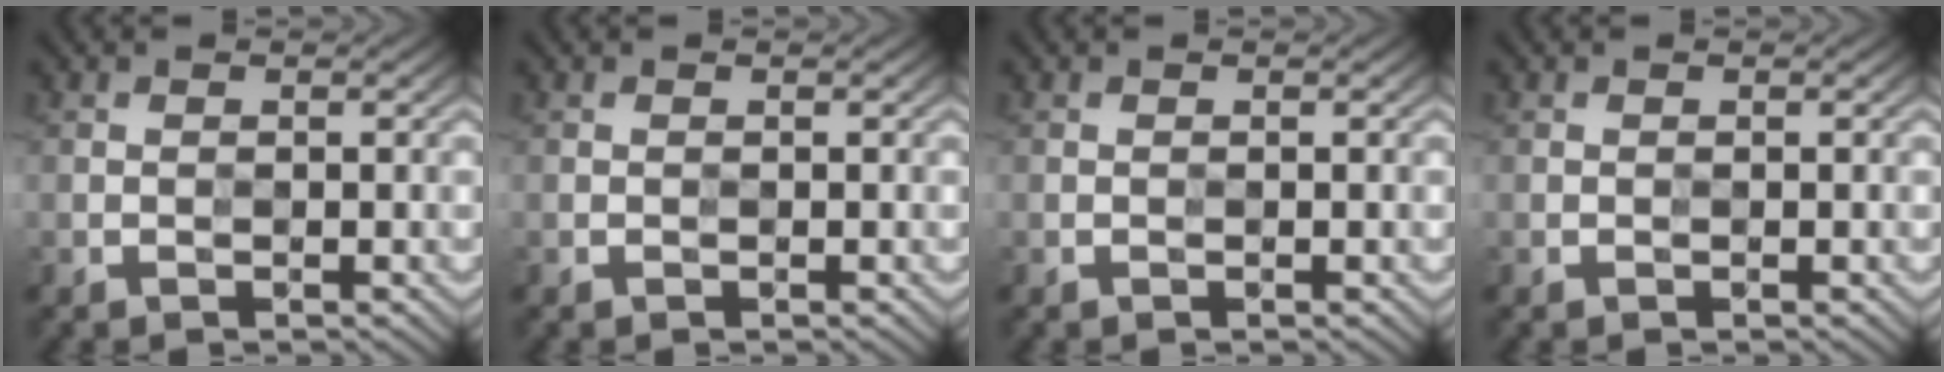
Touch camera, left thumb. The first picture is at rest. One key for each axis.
{"total": 0.0}
{"total": 0.0}
{"total": 0.0}